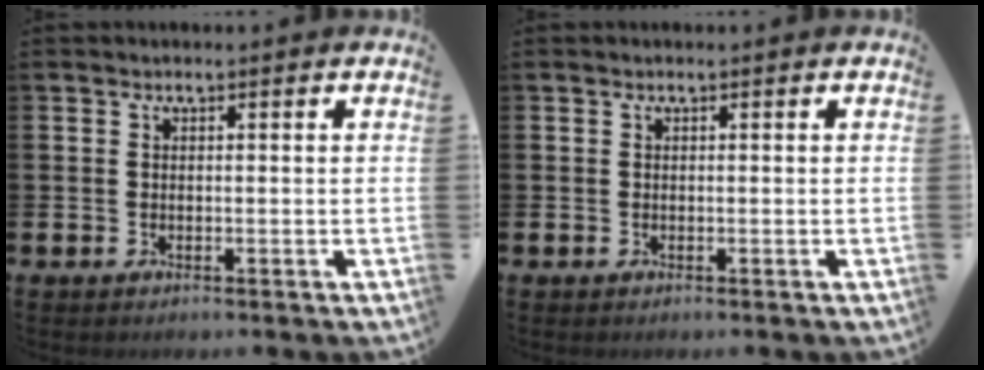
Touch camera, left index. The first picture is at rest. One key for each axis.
{"total": 0.0}